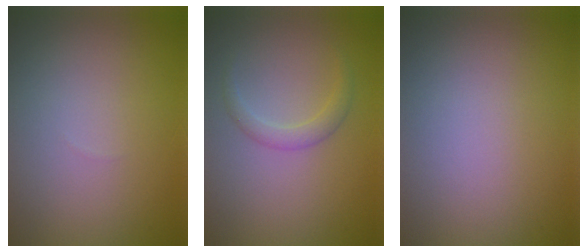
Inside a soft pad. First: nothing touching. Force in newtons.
{"total": 1.5, "press": 1.5, "slide": 0.1}
{"total": 0.0}